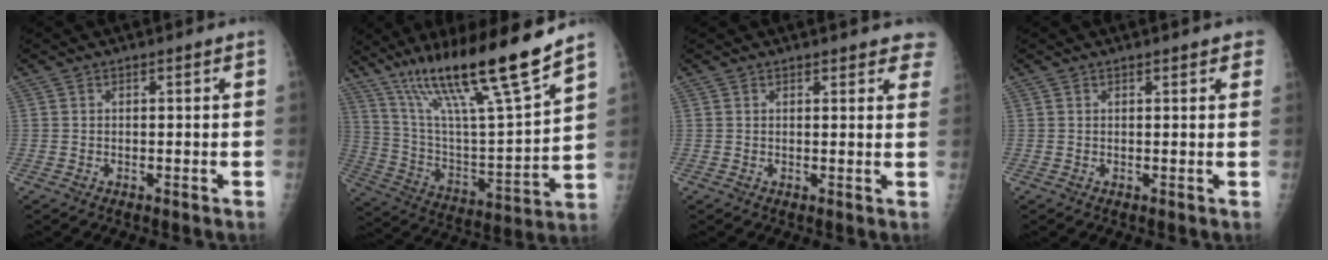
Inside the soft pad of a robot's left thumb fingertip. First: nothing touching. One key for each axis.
{"total": 23.2, "fx": 16.1, "fy": 1.7, "fz": 16.6, "tx": -0.267, "ty": -0.064, "tz": 0.288}
{"total": 6.1, "fx": 5.1, "fy": 1.8, "fz": 2.8, "tx": -0.001, "ty": -0.014, "tz": 0.048}
{"total": 3.1, "fx": 2.1, "fy": 0.9, "fz": 2.1, "tx": -0.013, "ty": 0.003, "tz": 0.024}